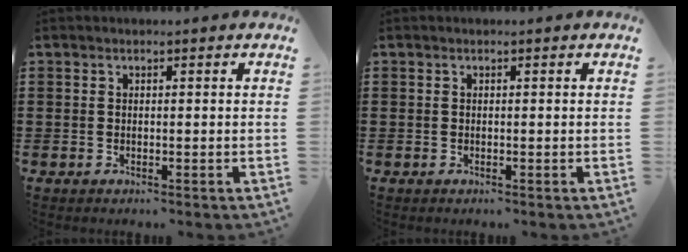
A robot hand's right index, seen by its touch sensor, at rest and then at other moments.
{"total": 0.0}